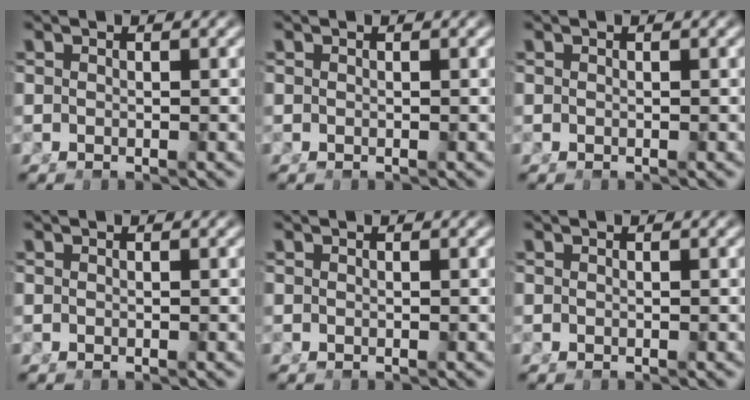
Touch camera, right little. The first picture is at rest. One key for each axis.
{"total": 0.0}
{"total": 0.0}
{"total": 0.0}
{"total": 0.0}
{"total": 0.0}